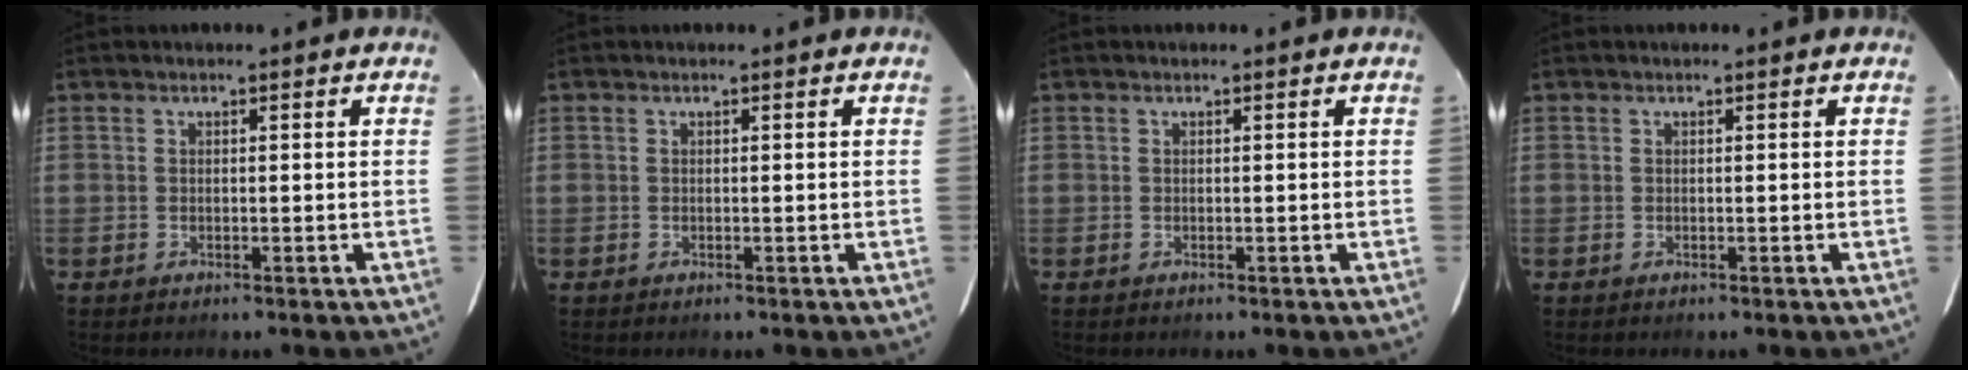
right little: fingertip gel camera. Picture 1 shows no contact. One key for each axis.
{"total": 0.0}
{"total": 0.0}
{"total": 0.0}